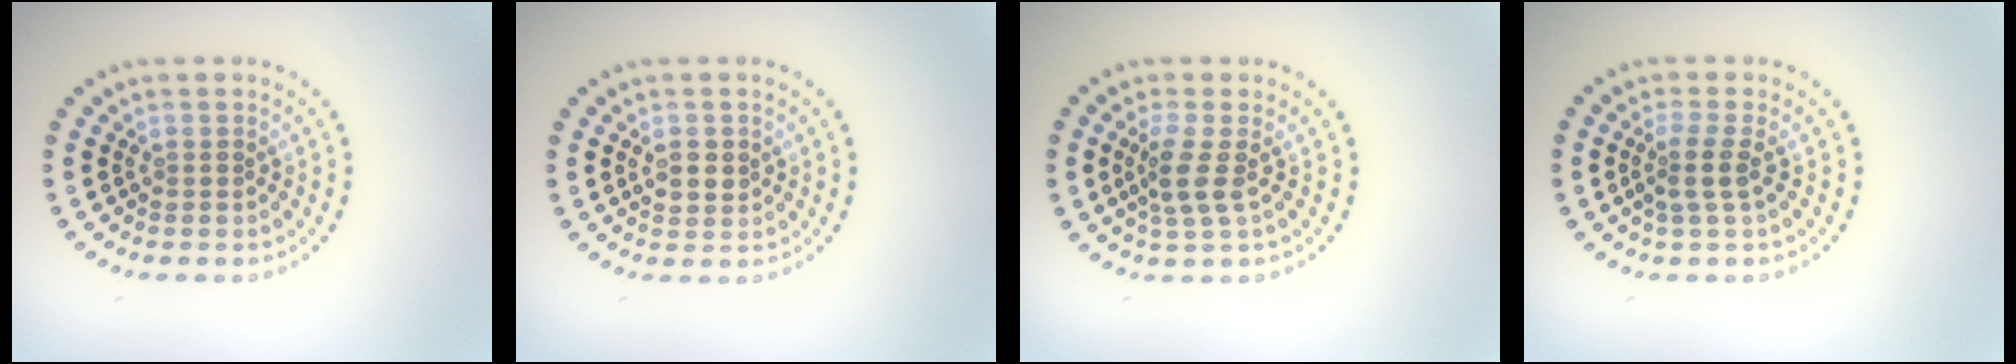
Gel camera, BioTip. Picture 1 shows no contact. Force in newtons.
{"total": 1.6, "press": 1.6, "slide": 0.3}
{"total": 2.5, "press": 1.9, "slide": 1.6}
{"total": 2.1, "press": 1.6, "slide": 1.4}